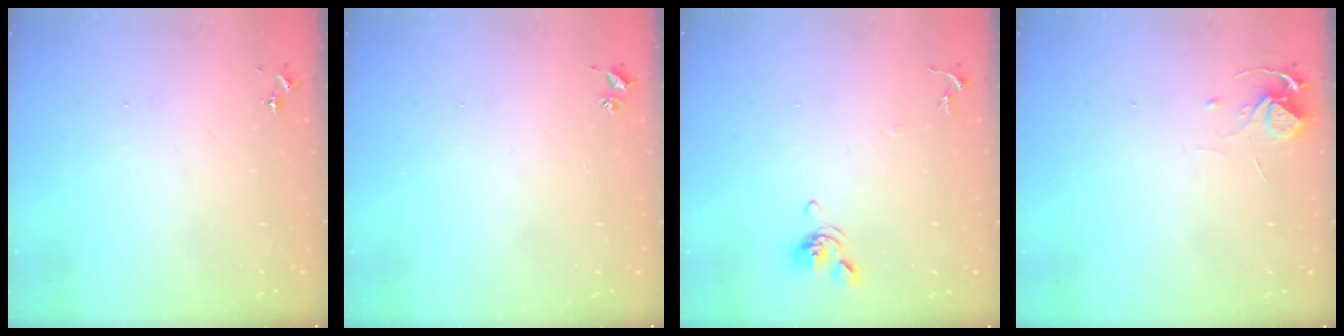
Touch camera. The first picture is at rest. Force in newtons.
{"total": 2.6, "press": 2.6, "slide": 0.3}
{"total": 6.8, "press": 6.7, "slide": 1.0}
{"total": 5.8, "press": 5.8, "slide": 0.3}